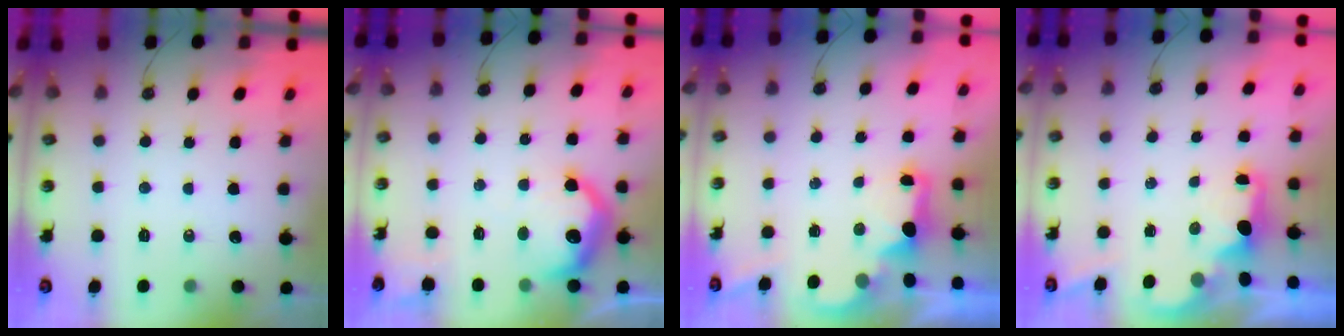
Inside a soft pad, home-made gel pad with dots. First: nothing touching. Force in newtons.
{"total": 12.4, "press": 12.4, "slide": 0.7}
{"total": 2.2, "press": 2.1, "slide": 0.8}
{"total": 1.7, "press": 1.6, "slide": 0.7}